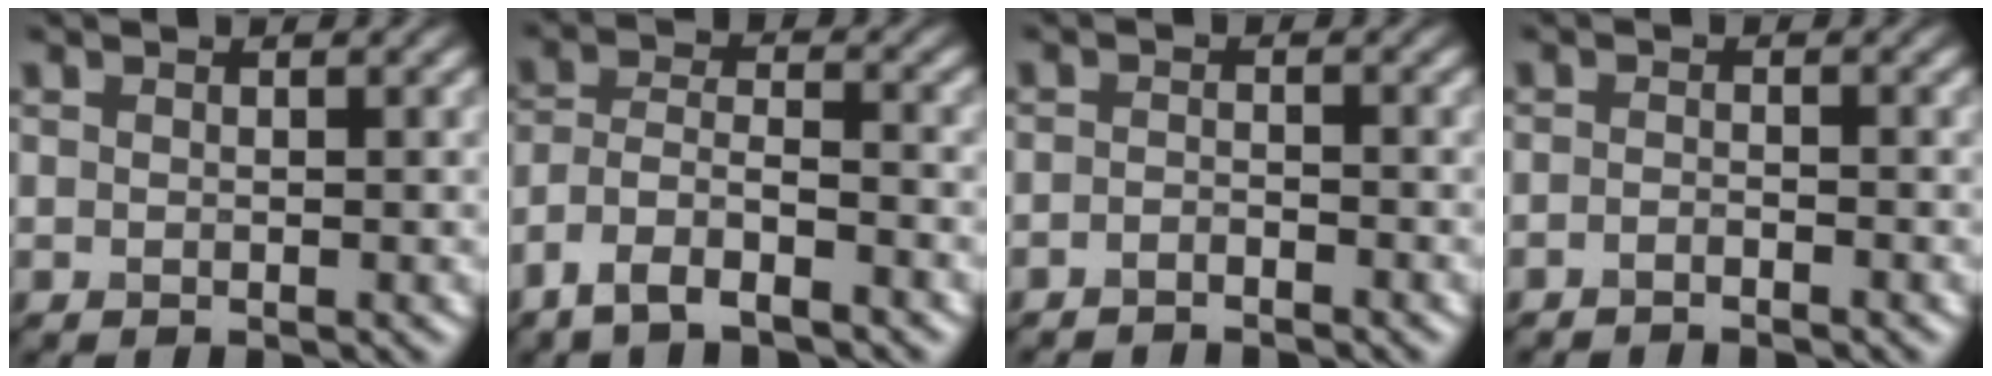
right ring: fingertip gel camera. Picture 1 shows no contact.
{"total": 4.7, "force": [-3.5, 1.4, 2.8], "torque": [-0.055, 0.001, -0.072]}
{"total": 1.5, "force": [-1.4, 0.2, 0.4], "torque": [-0.008, -0.004, -0.027]}
{"total": 1.2, "force": [-1.1, 0.2, 0.5], "torque": [-0.010, -0.005, -0.022]}